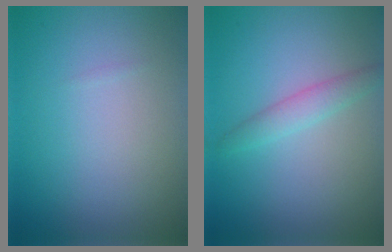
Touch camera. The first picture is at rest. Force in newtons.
{"total": 1.9, "press": 1.9, "slide": 0.1}